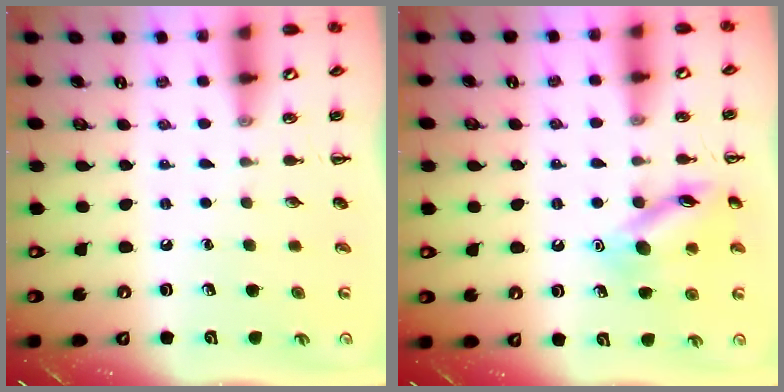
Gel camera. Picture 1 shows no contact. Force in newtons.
{"total": 13.1, "press": 13.1, "slide": 0.7}